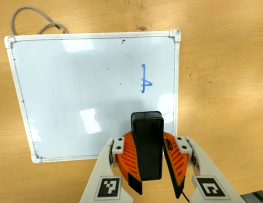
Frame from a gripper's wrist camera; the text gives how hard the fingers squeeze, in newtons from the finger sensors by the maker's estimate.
{"total": 11.5, "left": 11.2, "right": 11.8}